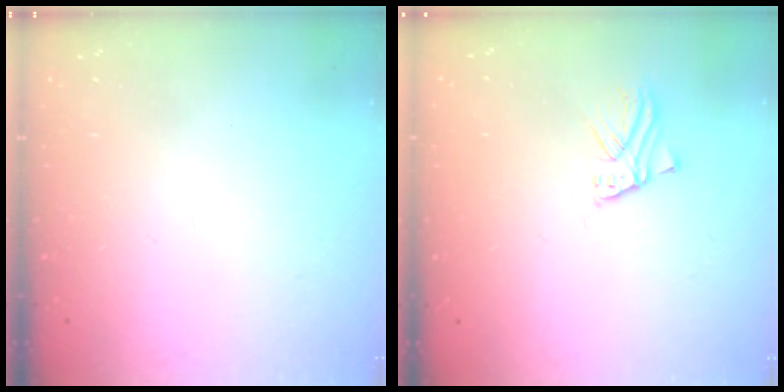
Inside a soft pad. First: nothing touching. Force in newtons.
{"total": 2.2, "press": 2.2, "slide": 0.2}